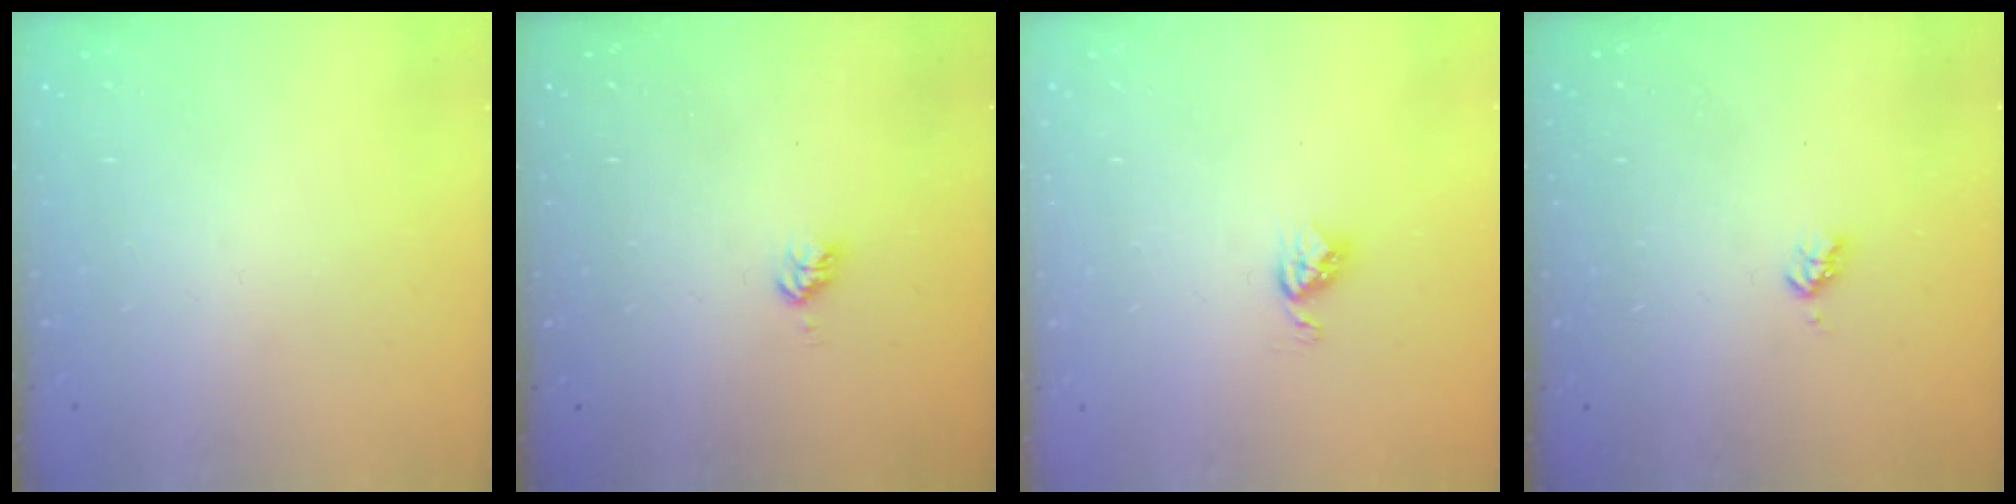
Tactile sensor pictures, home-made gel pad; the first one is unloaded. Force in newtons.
{"total": 3.7, "press": 3.7, "slide": 0.5}
{"total": 3.5, "press": 3.5, "slide": 0.5}
{"total": 2.9, "press": 2.9, "slide": 0.5}